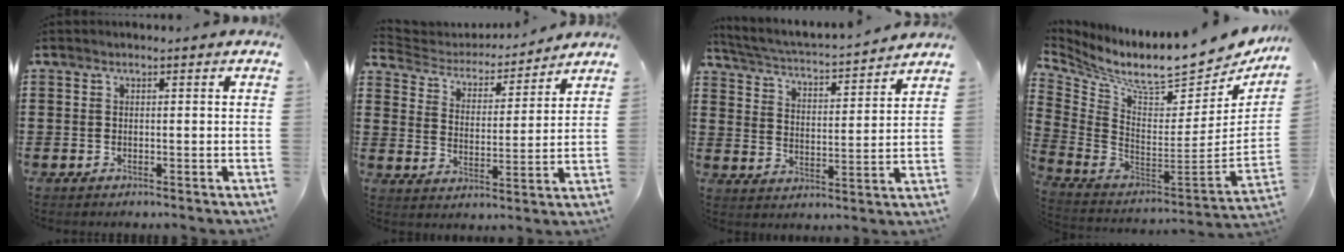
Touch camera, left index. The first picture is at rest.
{"total": 3.7, "force": [3.6, 0.9, 0.4], "torque": [-0.032, -0.028, 0.055]}
{"total": 3.1, "force": [3.0, -0.2, 0.9], "torque": [-0.038, -0.031, 0.041]}
{"total": 8.5, "force": [6.8, 1.2, 4.9], "torque": [-0.112, -0.072, 0.108]}